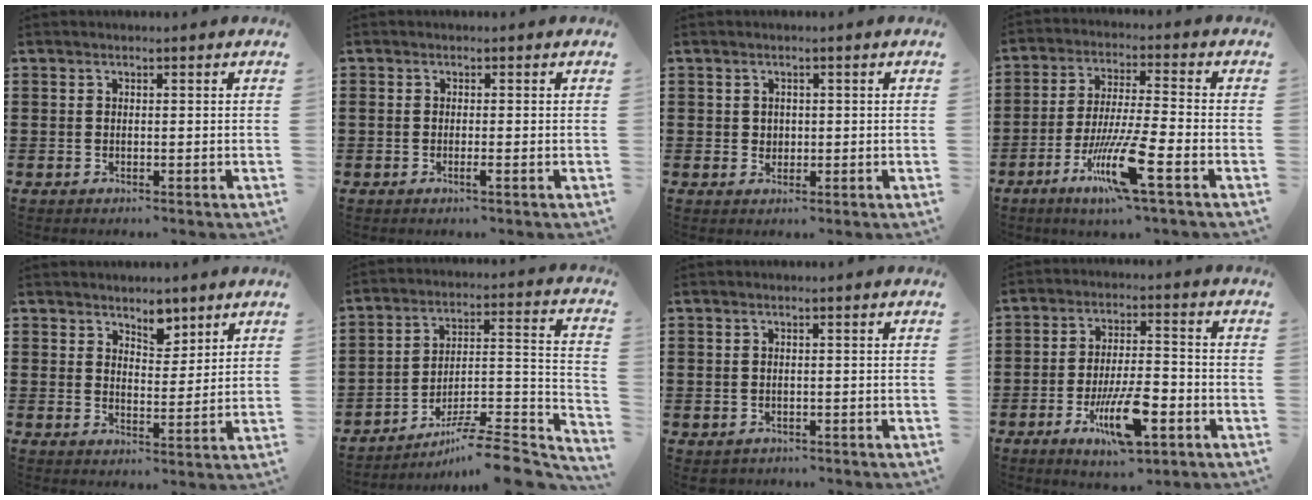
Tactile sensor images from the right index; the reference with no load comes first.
{"total": 1.1, "force": [-0.7, 0.0, 0.9], "torque": [-0.017, -0.005, -0.011]}
{"total": 1.3, "force": [0.3, 1.2, 0.3], "torque": [-0.009, 0.007, 0.005]}
{"total": 11.0, "force": [-5.6, 1.0, 9.5], "torque": [-0.198, -0.009, -0.108]}
{"total": 4.3, "force": [3.6, 2.0, 1.0], "torque": [-0.015, -0.007, 0.065]}
{"total": 8.1, "force": [-6.8, 0.6, 4.4], "torque": [-0.060, 0.000, -0.135]}
{"total": 0.7, "force": [-0.5, 0.5, 0.0], "torque": [-0.004, 0.003, -0.011]}
{"total": 10.8, "force": [-4.4, 3.5, 9.2], "torque": [-0.176, 0.003, -0.076]}